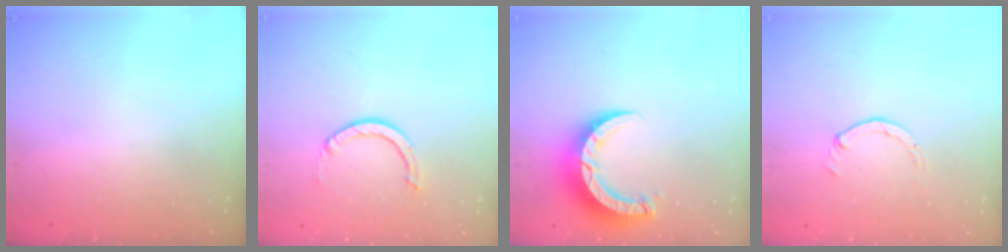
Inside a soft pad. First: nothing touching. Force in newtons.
{"total": 3.8, "press": 3.8, "slide": 0.4}
{"total": 8.8, "press": 8.8, "slide": 0.8}
{"total": 0.7, "press": 0.7, "slide": 0.2}